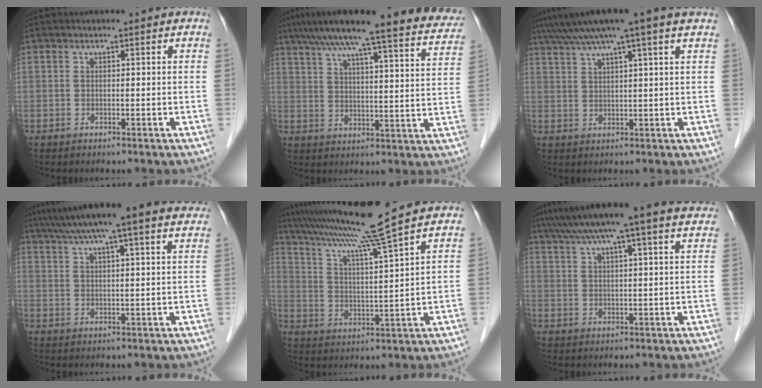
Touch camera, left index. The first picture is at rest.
{"total": 23.3, "force": [19.9, 2.1, 11.8], "torque": [-0.174, -0.004, 0.249]}
{"total": 9.6, "force": [7.2, -1.3, 6.2], "torque": [-0.105, 0.032, 0.100]}
{"total": 16.7, "force": [13.5, 0.6, 9.7], "torque": [-0.158, 0.041, 0.175]}
{"total": 12.7, "force": [10.5, -3.1, 6.6], "torque": [-0.120, -0.008, 0.177]}
{"total": 16.0, "force": [12.9, -0.3, 9.5], "torque": [-0.157, 0.040, 0.165]}